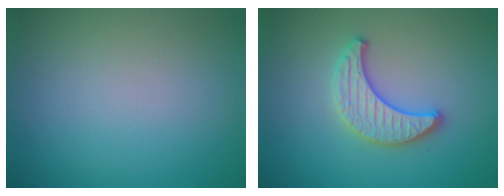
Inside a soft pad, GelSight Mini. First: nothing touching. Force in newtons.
{"total": 3.3, "press": 3.2, "slide": 1.0}